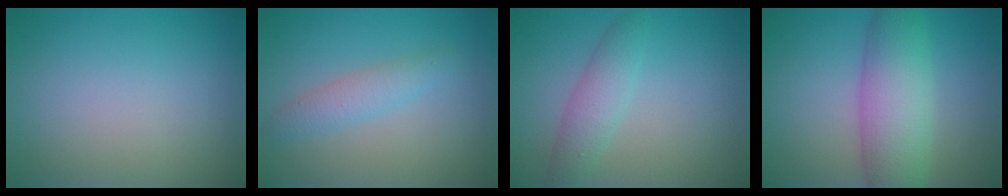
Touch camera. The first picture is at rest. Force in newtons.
{"total": 2.1, "press": 2.1, "slide": 0.0}
{"total": 2.7, "press": 2.7, "slide": 0.2}
{"total": 6.7, "press": 6.7, "slide": 0.1}